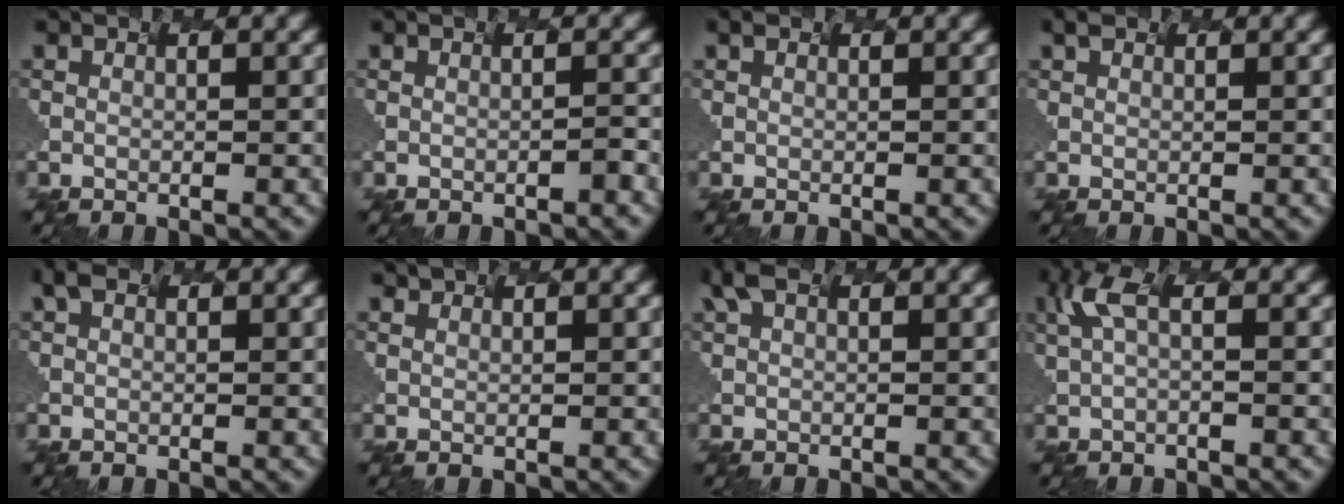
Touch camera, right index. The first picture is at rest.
{"total": 1.0, "force": [-0.5, 0.2, 0.8], "torque": [-0.007, 0.006, -0.003]}
{"total": 0.7, "force": [0.7, 0.3, 0.1], "torque": [-0.002, 0.009, 0.012]}
{"total": 1.0, "force": [1.0, 0.1, 0.2], "torque": [-0.003, 0.009, 0.019]}
{"total": 0.8, "force": [0.7, 0.1, 0.4], "torque": [-0.017, 0.007, 0.023]}
{"total": 1.3, "force": [1.3, 0.0, 0.1], "torque": [-0.004, 0.004, 0.027]}
{"total": 0.9, "force": [0.7, -0.1, 0.6], "torque": [-0.026, 0.005, 0.033]}
{"total": 1.8, "force": [-0.3, -0.1, 1.8], "torque": [-0.056, 0.007, 0.027]}